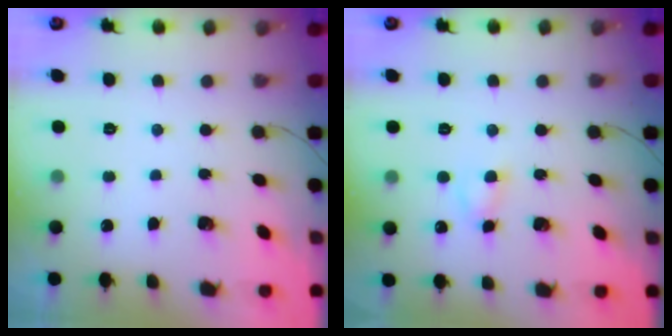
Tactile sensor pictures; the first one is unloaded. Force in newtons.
{"total": 3.0, "press": 2.7, "slide": 1.2}